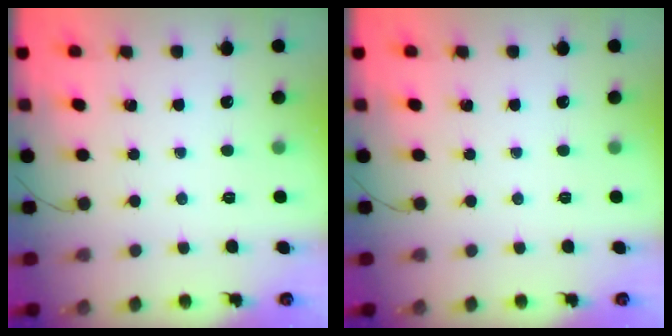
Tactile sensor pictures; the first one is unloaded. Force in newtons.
{"total": 0.0}